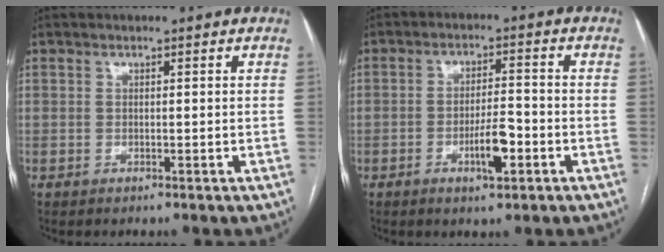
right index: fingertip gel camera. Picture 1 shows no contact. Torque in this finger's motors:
{"motor_torque": [0.55, 0.06, 0.51, 0.08]}